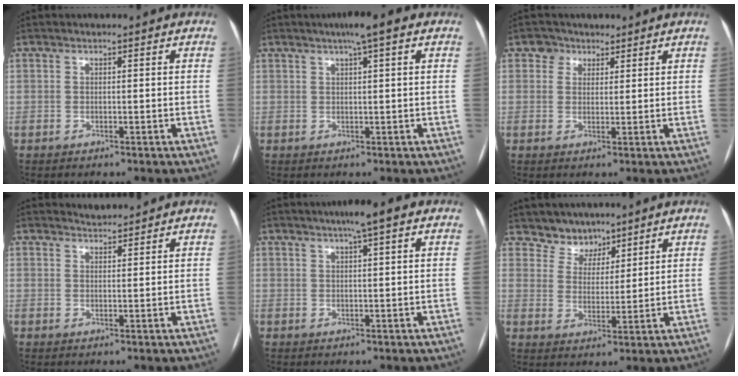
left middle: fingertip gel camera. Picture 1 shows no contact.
{"total": 4.8, "force": [2.8, 0.3, 3.9], "torque": [-0.060, 0.018, 0.039]}
{"total": 2.8, "force": [1.7, 2.2, 0.1], "torque": [0.001, 0.007, 0.021]}
{"total": 1.8, "force": [1.8, -0.1, -0.3], "torque": [-0.005, 0.002, 0.033]}
{"total": 4.6, "force": [2.7, 0.3, 3.6], "torque": [-0.056, 0.016, 0.038]}
{"total": 5.8, "force": [4.9, 3.1, 0.0], "torque": [0.004, 0.001, 0.090]}